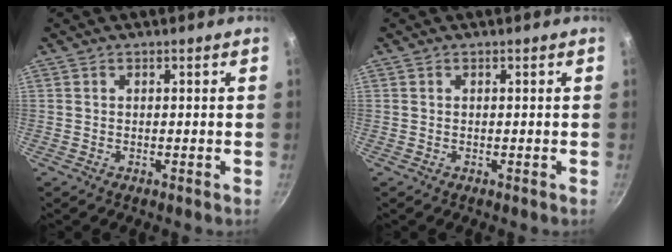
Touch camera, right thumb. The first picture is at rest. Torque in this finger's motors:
{"motor_torque": [-0.06, -0.06, 0.01, 0.00, 0.00]}